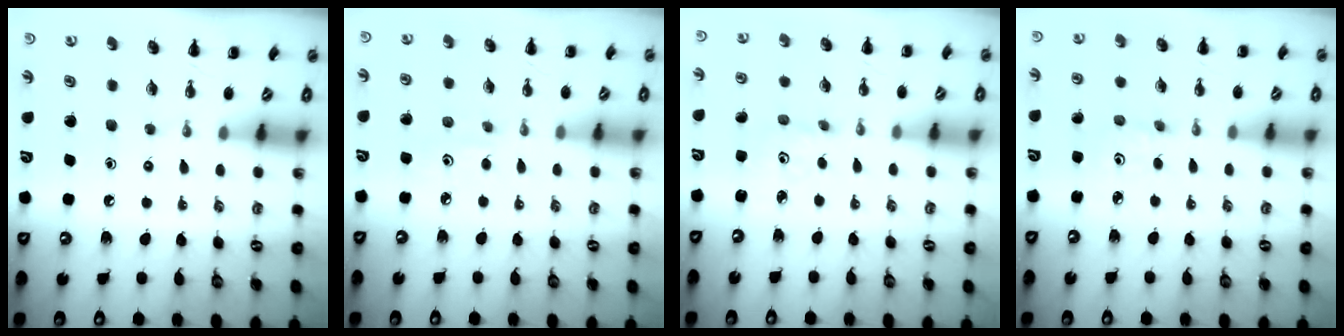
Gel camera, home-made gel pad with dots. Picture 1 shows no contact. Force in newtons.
{"total": 4.0, "press": 3.7, "slide": 1.4}
{"total": 2.1, "press": 2.0, "slide": 0.6}
{"total": 2.9, "press": 2.8, "slide": 0.8}